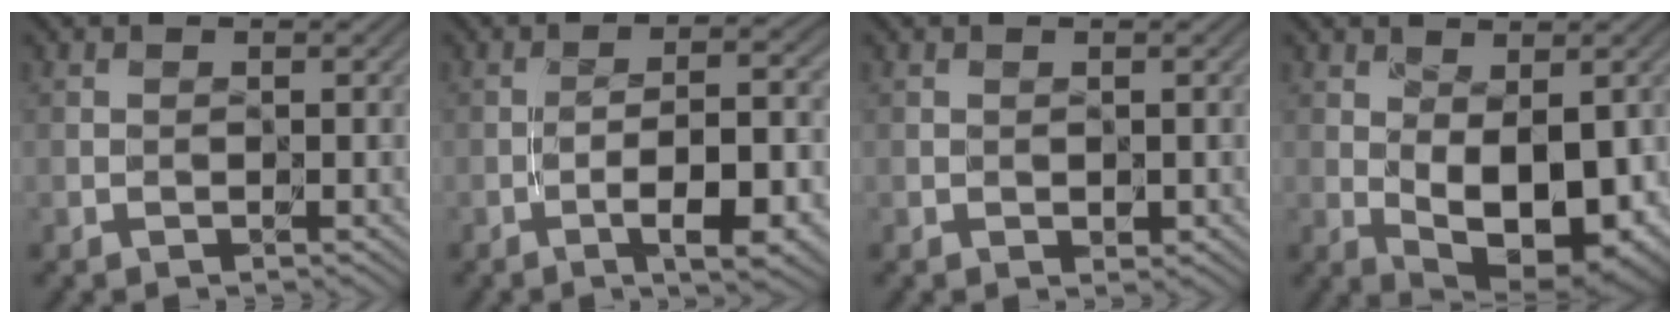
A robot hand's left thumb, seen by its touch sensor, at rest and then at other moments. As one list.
[{"total": 8.7, "force": [-4.2, 2.0, 7.4], "torque": [-0.115, 0.000, -0.053]}, {"total": 0.8, "force": [-0.1, 0.5, 0.6], "torque": [-0.011, -0.006, 0.001]}, {"total": 11.5, "force": [-1.9, 5.8, 9.7], "torque": [-0.151, -0.024, -0.016]}]